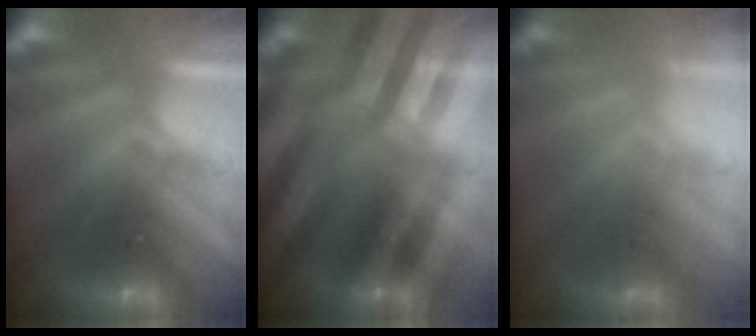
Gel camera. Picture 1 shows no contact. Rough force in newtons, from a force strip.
{"total": 2.8}
{"total": 1.6}